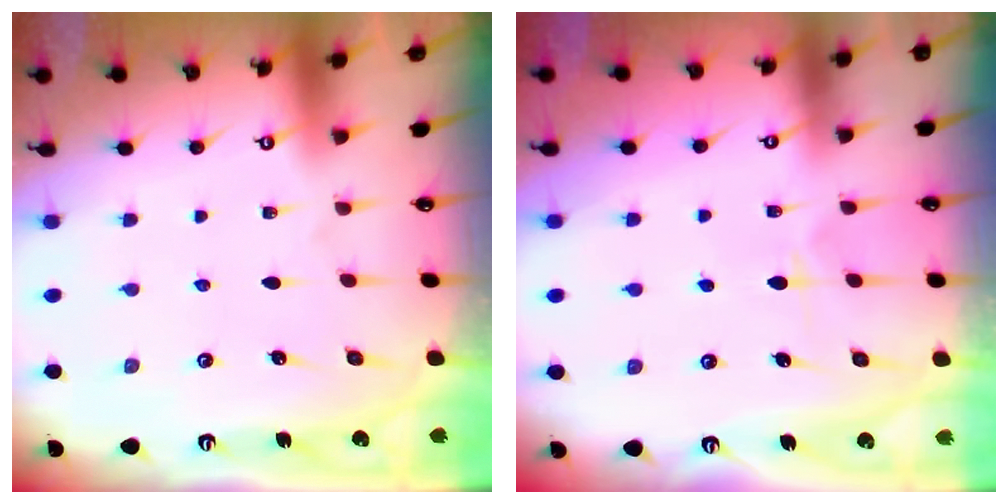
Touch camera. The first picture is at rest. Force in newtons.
{"total": 5.5, "press": 5.4, "slide": 0.6}